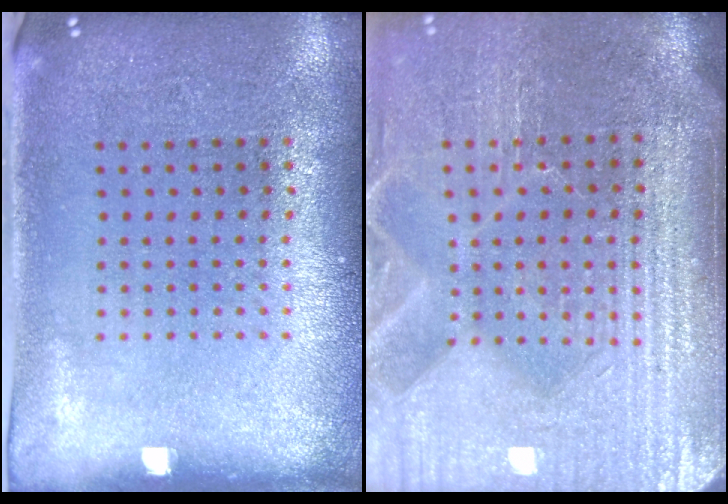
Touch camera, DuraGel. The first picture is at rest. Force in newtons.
{"total": 4.7, "press": 4.2, "slide": 2.1}